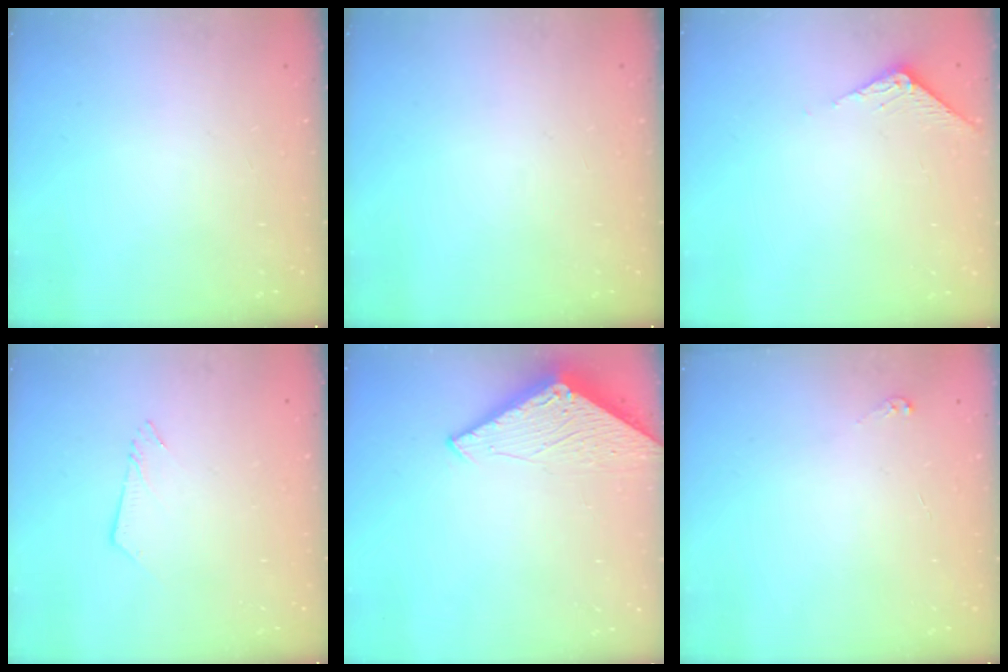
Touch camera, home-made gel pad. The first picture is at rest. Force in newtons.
{"total": 0.0}
{"total": 3.2, "press": 3.2, "slide": 0.3}
{"total": 2.9, "press": 2.9, "slide": 0.3}
{"total": 3.0, "press": 3.0, "slide": 0.2}
{"total": 3.7, "press": 3.7, "slide": 0.4}